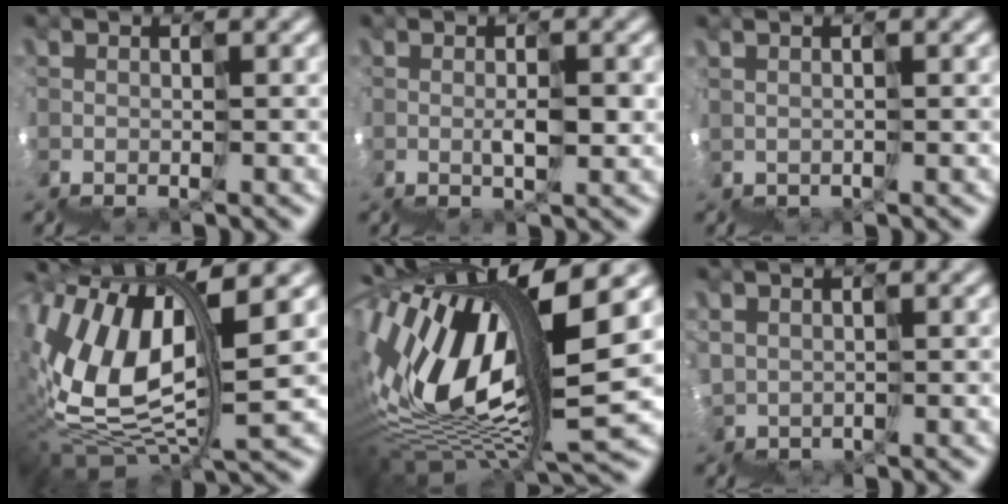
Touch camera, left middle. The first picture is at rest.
{"total": 1.6, "force": [1.4, -0.8, 0.3], "torque": [0.002, 0.024, 0.018]}
{"total": 2.4, "force": [1.2, -1.5, -1.4], "torque": [0.027, 0.018, 0.014]}
{"total": 6.1, "force": [5.0, 0.7, 3.4], "torque": [-0.103, 0.037, 0.083]}
{"total": 9.0, "force": [4.6, 1.7, 7.6], "torque": [-0.169, 0.042, 0.077]}
{"total": 3.6, "force": [1.9, -0.9, -2.9], "torque": [0.054, 0.029, 0.024]}